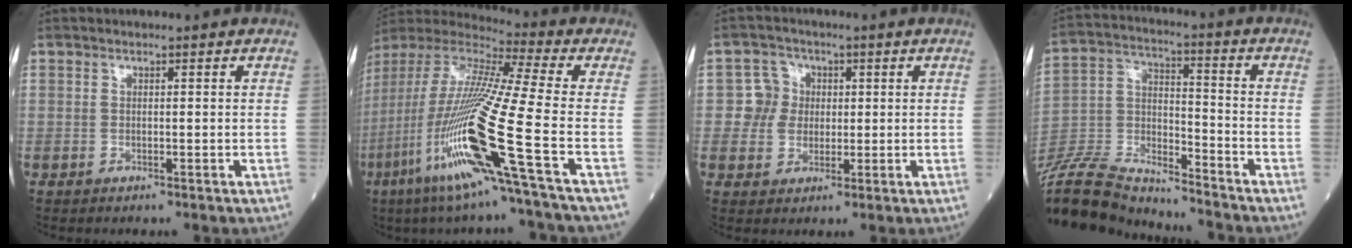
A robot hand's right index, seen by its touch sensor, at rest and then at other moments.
{"total": 23.1, "force": [-8.6, -1.1, 21.4], "torque": [-0.462, -0.047, -0.177]}
{"total": 4.7, "force": [0.4, 4.6, 0.6], "torque": [0.000, 0.014, 0.007]}
{"total": 19.4, "force": [-18.4, 2.8, 5.5], "torque": [-0.133, 0.008, -0.323]}